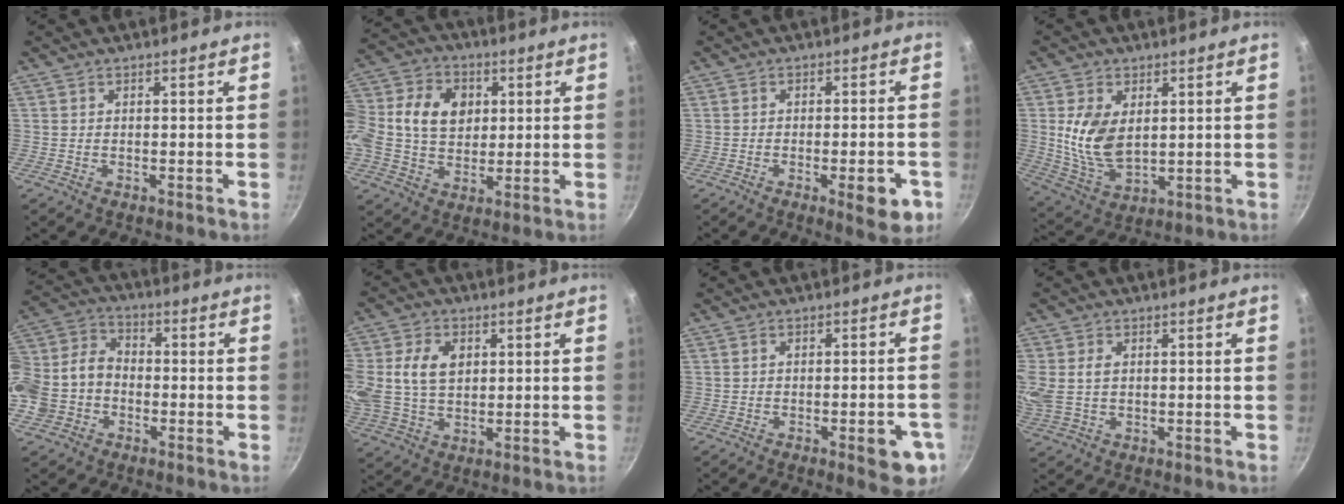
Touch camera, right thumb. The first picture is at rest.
{"total": 18.7, "force": [2.9, 14.2, 11.9], "torque": [-0.232, 0.033, 0.040]}
{"total": 7.7, "force": [-3.2, 2.2, 6.7], "torque": [-0.068, 0.007, -0.038]}
{"total": 10.9, "force": [1.9, 6.7, 8.4], "torque": [-0.158, -0.022, 0.047]}
{"total": 15.5, "force": [-4.0, 12.6, 8.2], "torque": [-0.168, 0.059, -0.083]}
{"total": 13.7, "force": [2.6, 9.9, 9.0], "torque": [-0.188, 0.015, 0.050]}
{"total": 7.8, "force": [-3.1, 2.6, 6.7], "torque": [-0.061, 0.011, -0.035]}
{"total": 7.6, "force": [1.0, 5.3, 5.3], "torque": [-0.114, 0.002, 0.020]}